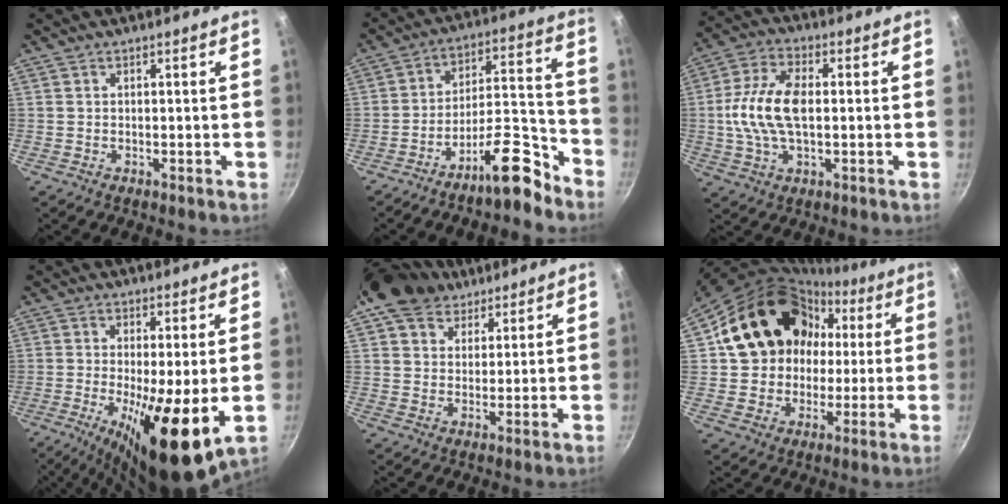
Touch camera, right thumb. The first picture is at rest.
{"total": 12.0, "force": [-9.0, 3.2, 7.3], "torque": [-0.093, 0.098, -0.143]}
{"total": 12.3, "force": [0.1, 6.6, 10.3], "torque": [-0.200, 0.022, -0.006]}
{"total": 14.7, "force": [-2.2, 3.8, 14.0], "torque": [-0.227, -0.025, -0.029]}
{"total": 11.4, "force": [7.9, 7.6, 3.1], "torque": [-0.031, 0.000, 0.136]}
{"total": 20.9, "force": [4.1, 17.6, 10.6], "torque": [-0.155, 0.045, 0.078]}